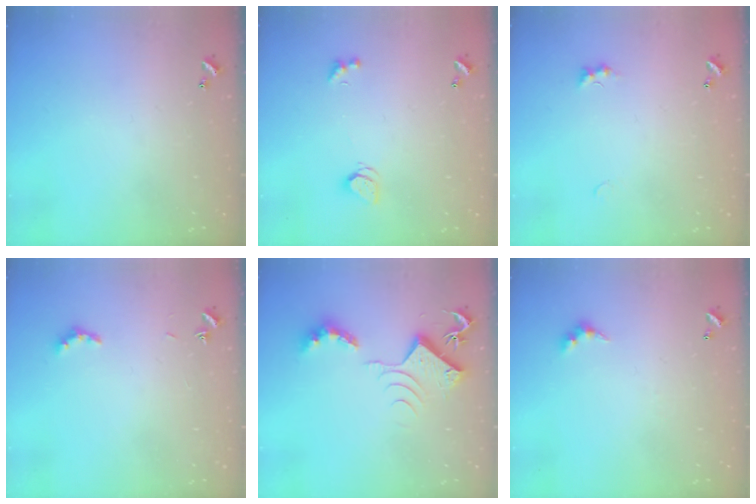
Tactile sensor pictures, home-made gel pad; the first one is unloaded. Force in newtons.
{"total": 2.0, "press": 2.0, "slide": 0.3}
{"total": 1.4, "press": 1.3, "slide": 0.5}
{"total": 3.5, "press": 3.4, "slide": 1.0}
{"total": 10.4, "press": 10.3, "slide": 0.5}
{"total": 2.4, "press": 2.4, "slide": 0.5}